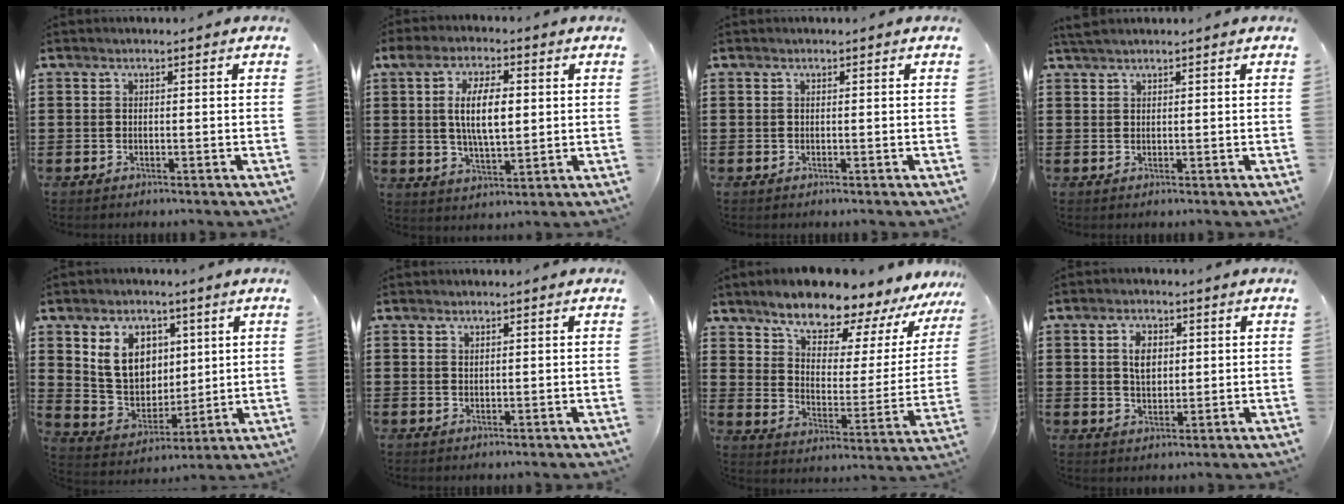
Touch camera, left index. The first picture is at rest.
{"total": 8.7, "force": [1.4, 3.6, 7.8], "torque": [-0.145, 0.011, 0.021]}
{"total": 0.0}
{"total": 1.4, "force": [1.2, 0.0, 0.7], "torque": [-0.014, 0.000, 0.023]}
{"total": 9.3, "force": [3.6, 7.3, 4.4], "torque": [-0.101, 0.012, 0.071]}
{"total": 0.7, "force": [0.6, 0.3, 0.3], "torque": [-0.008, 0.002, 0.011]}
{"total": 9.7, "force": [8.3, 3.1, 3.9], "torque": [-0.097, -0.060, 0.140]}
{"total": 4.3, "force": [1.1, 2.6, 3.2], "torque": [-0.055, 0.005, 0.015]}